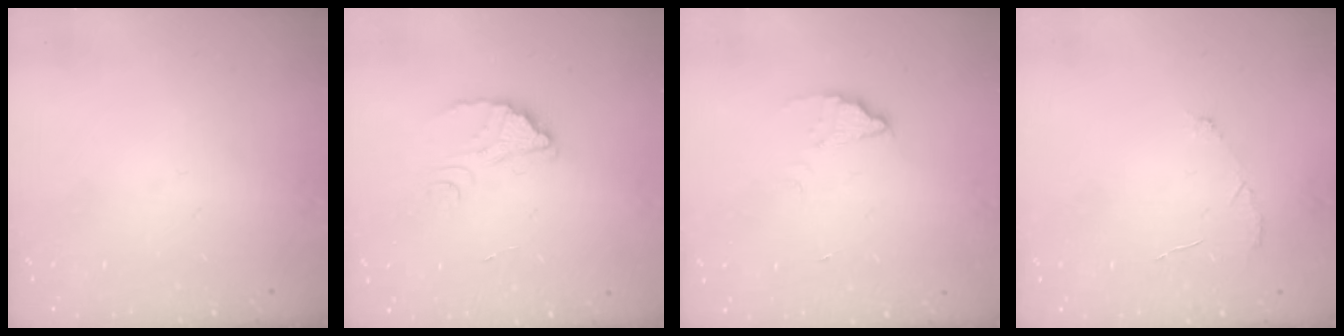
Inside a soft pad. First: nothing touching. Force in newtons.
{"total": 2.1, "press": 2.1, "slide": 0.1}
{"total": 2.6, "press": 2.6, "slide": 0.2}
{"total": 3.0, "press": 3.0, "slide": 0.3}